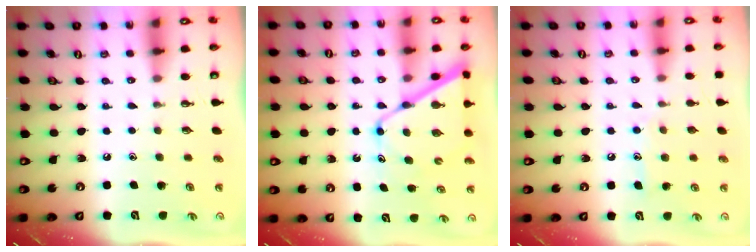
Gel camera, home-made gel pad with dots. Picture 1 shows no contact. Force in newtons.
{"total": 12.5, "press": 12.4, "slide": 1.0}
{"total": 8.6, "press": 8.6, "slide": 0.5}